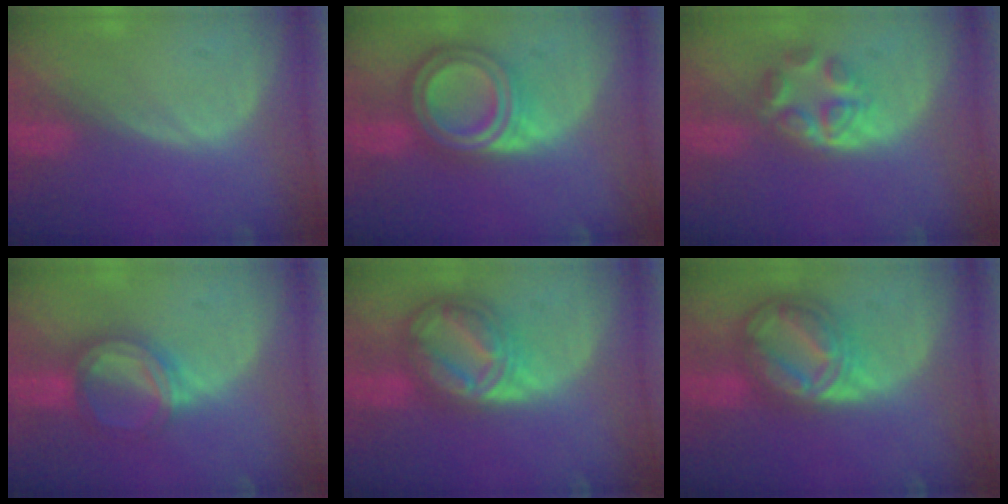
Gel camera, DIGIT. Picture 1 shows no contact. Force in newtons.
{"total": 8.2, "press": 8.2, "slide": 0.6}
{"total": 5.2, "press": 5.0, "slide": 1.4}
{"total": 5.9, "press": 5.5, "slide": 2.0}
{"total": 9.2, "press": 9.1, "slide": 0.6}
{"total": 9.2, "press": 9.1, "slide": 0.6}